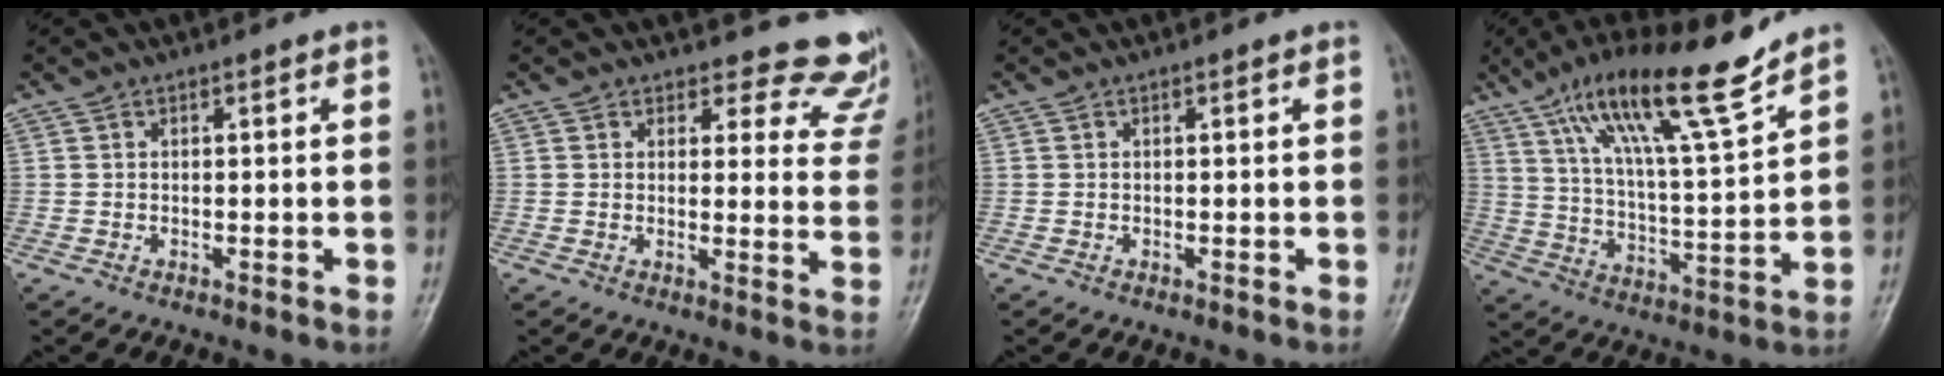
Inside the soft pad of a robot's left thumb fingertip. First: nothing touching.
{"total": 12.2, "force": [11.4, 4.4, 0.3], "torque": [0.058, -0.098, 0.094]}
{"total": 0.0}
{"total": 17.4, "force": [12.1, 2.2, 12.3], "torque": [-0.198, -0.058, 0.212]}